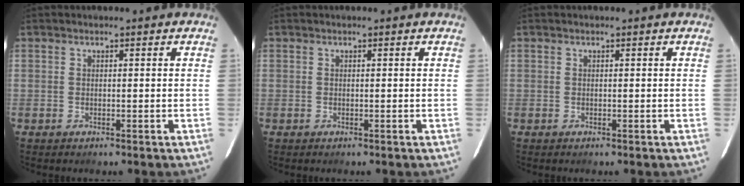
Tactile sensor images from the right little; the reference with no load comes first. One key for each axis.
{"total": 0.0}
{"total": 0.0}